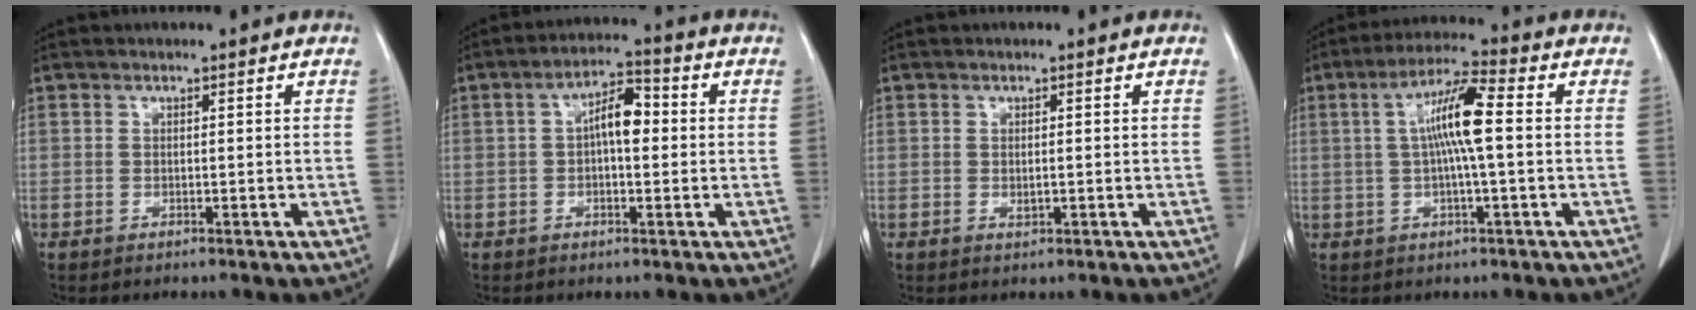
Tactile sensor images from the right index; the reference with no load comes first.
{"total": 6.0, "force": [0.4, 2.4, 5.5], "torque": [-0.096, 0.022, 0.002]}
{"total": 0.9, "force": [-0.1, 0.4, 0.8], "torque": [-0.015, -0.003, 0.002]}
{"total": 8.7, "force": [0.7, 0.4, 8.7], "torque": [-0.165, 0.013, 0.007]}